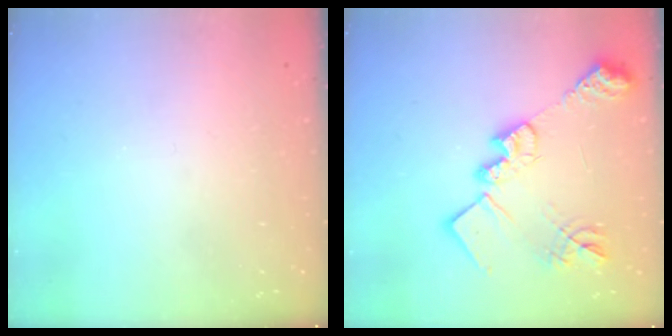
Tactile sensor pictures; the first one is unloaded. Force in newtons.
{"total": 20.8, "press": 20.8, "slide": 1.4}